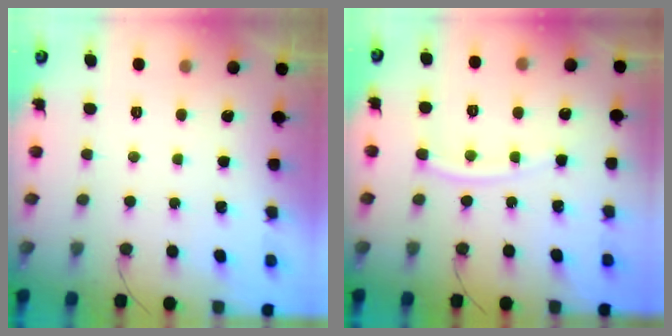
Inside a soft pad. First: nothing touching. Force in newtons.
{"total": 8.6, "press": 8.5, "slide": 1.0}